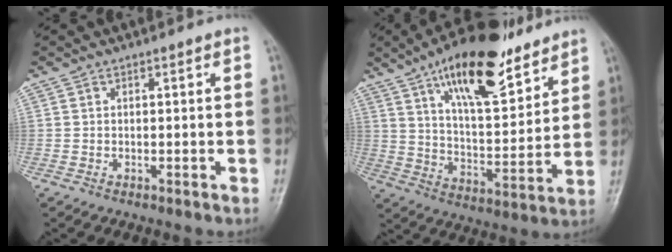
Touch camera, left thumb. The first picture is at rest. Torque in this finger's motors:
{"motor_torque": [0.26, 0.16, 1.65, -1.12, 0.24]}